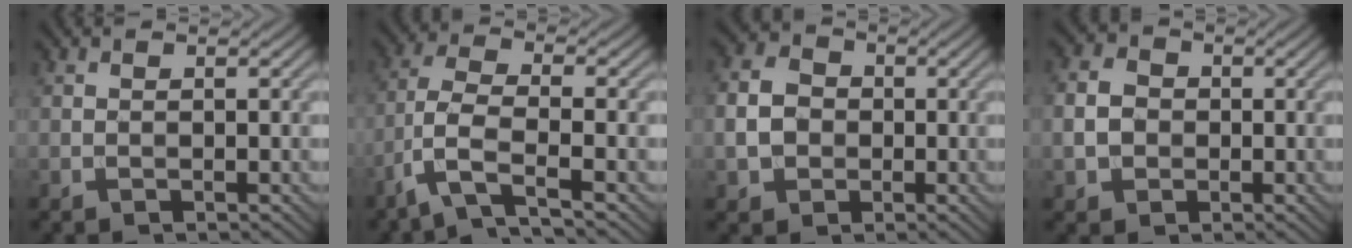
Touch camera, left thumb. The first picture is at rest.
{"total": 6.2, "force": [-3.6, 1.5, 4.8], "torque": [-0.104, 0.001, -0.090]}
{"total": 5.1, "force": [-0.8, 4.4, 2.5], "torque": [-0.064, -0.001, -0.022]}
{"total": 3.9, "force": [-0.6, 3.4, 1.8], "torque": [-0.045, 0.001, -0.018]}